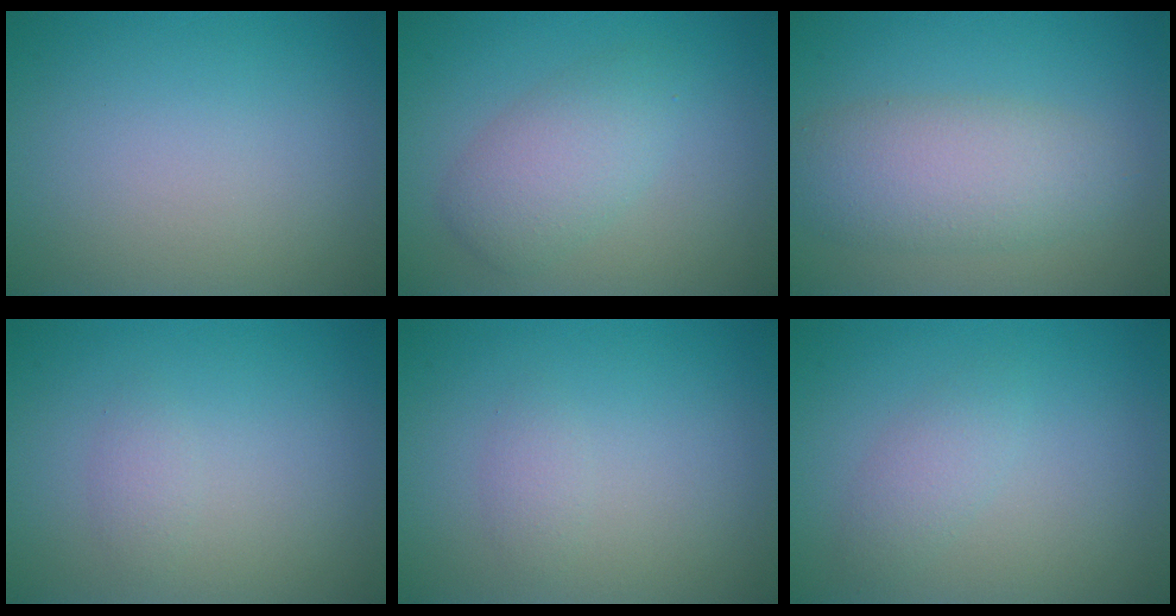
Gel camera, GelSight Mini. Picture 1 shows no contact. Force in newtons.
{"total": 3.6, "press": 3.6, "slide": 0.1}
{"total": 5.2, "press": 5.2, "slide": 0.1}
{"total": 0.9, "press": 0.9, "slide": 0.0}
{"total": 0.9, "press": 0.9, "slide": 0.0}
{"total": 1.7, "press": 1.7, "slide": 0.0}